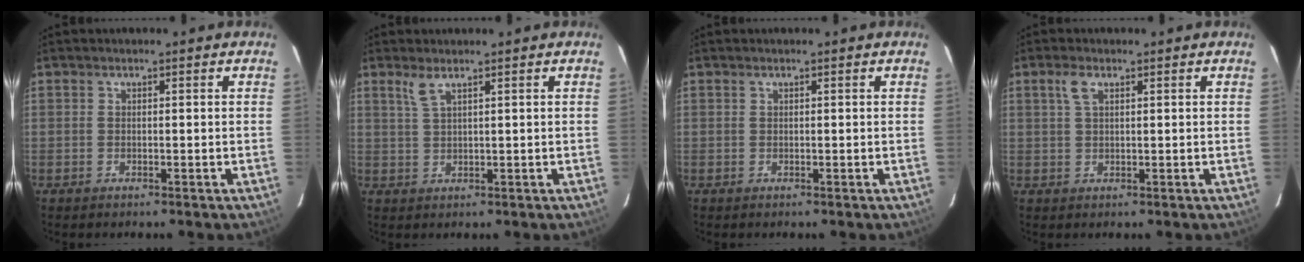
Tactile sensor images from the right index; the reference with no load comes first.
{"total": 2.4, "force": [1.7, 0.0, 1.7], "torque": [-0.039, 0.000, 0.036]}
{"total": 0.0}
{"total": 2.6, "force": [1.3, 1.1, 2.0], "torque": [-0.043, 0.005, 0.026]}